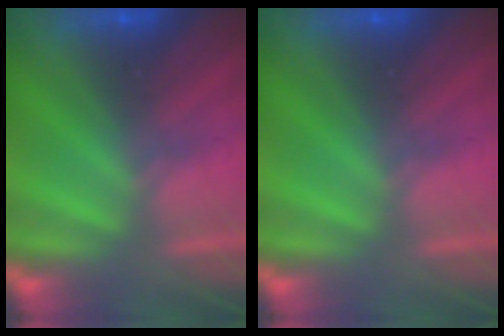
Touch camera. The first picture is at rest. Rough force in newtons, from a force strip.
{"total": 0.0}